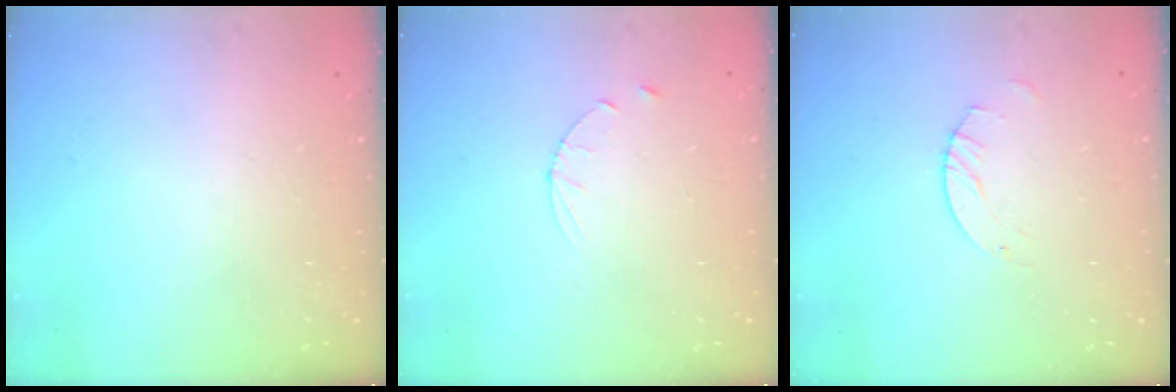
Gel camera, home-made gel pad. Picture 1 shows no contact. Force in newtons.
{"total": 3.0, "press": 2.9, "slide": 0.4}
{"total": 2.5, "press": 2.5, "slide": 0.1}